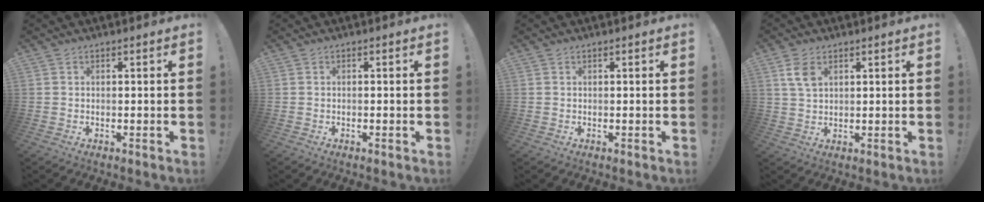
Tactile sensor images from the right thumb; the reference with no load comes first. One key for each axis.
{"total": 0.0}
{"total": 0.0}
{"total": 5.4, "fx": 2.5, "fy": 3.4, "fz": 3.4, "tx": -0.062, "ty": -0.004, "tz": 0.050}